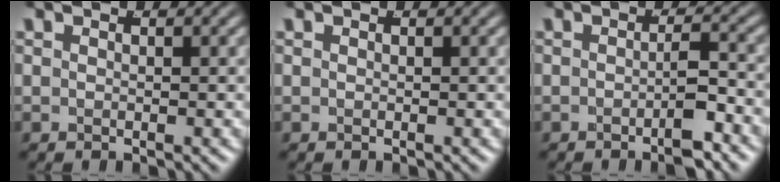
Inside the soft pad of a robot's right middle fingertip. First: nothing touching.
{"total": 0.0}
{"total": 2.6, "force": [-1.6, 0.1, 2.1], "torque": [-0.019, 0.003, -0.031]}